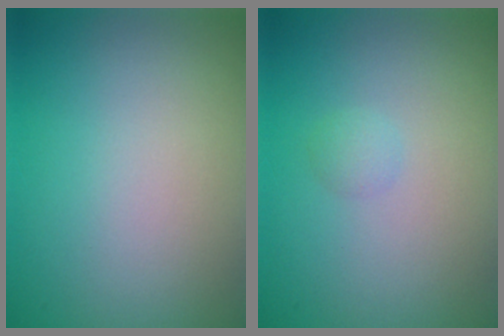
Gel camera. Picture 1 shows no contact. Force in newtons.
{"total": 0.8, "press": 0.8, "slide": 0.0}